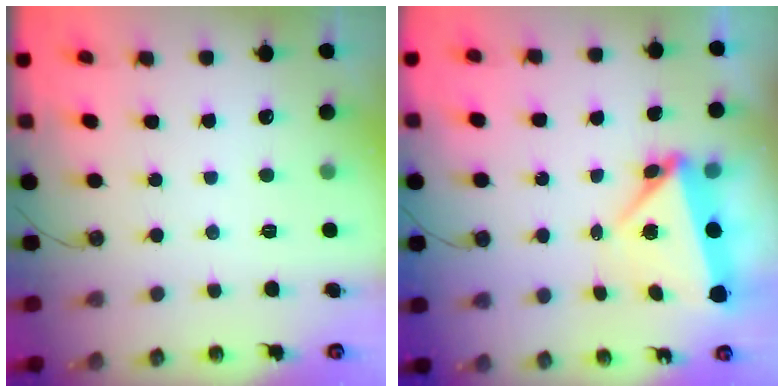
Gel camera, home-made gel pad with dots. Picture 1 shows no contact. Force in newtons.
{"total": 5.4, "press": 5.4, "slide": 0.4}